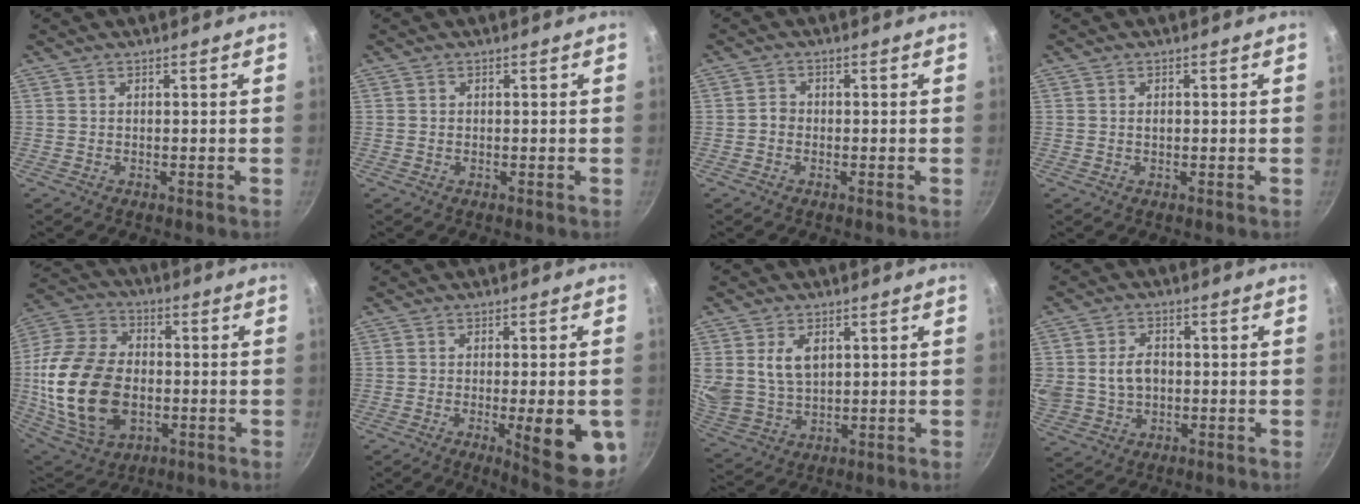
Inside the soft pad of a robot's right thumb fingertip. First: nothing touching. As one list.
[{"total": 0.6, "force": [0.0, 0.5, 0.2], "torque": [-0.002, 0.002, -0.001]}, {"total": 1.7, "force": [-0.6, 1.4, 0.8], "torque": [-0.007, 0.012, -0.013]}, {"total": 1.0, "force": [0.0, 0.6, 0.7], "torque": [-0.011, 0.002, 0.001]}, {"total": 23.2, "force": [-2.6, 15.5, 17.1], "torque": [-0.333, 0.017, -0.038]}, {"total": 13.4, "force": [-3.4, 3.6, 12.5], "torque": [-0.136, 0.002, -0.038]}, {"total": 9.4, "force": [2.8, 6.4, 6.3], "torque": [-0.106, -0.021, 0.066]}, {"total": 10.3, "force": [0.6, 8.3, 6.1], "torque": [-0.107, 0.012, 0.021]}]